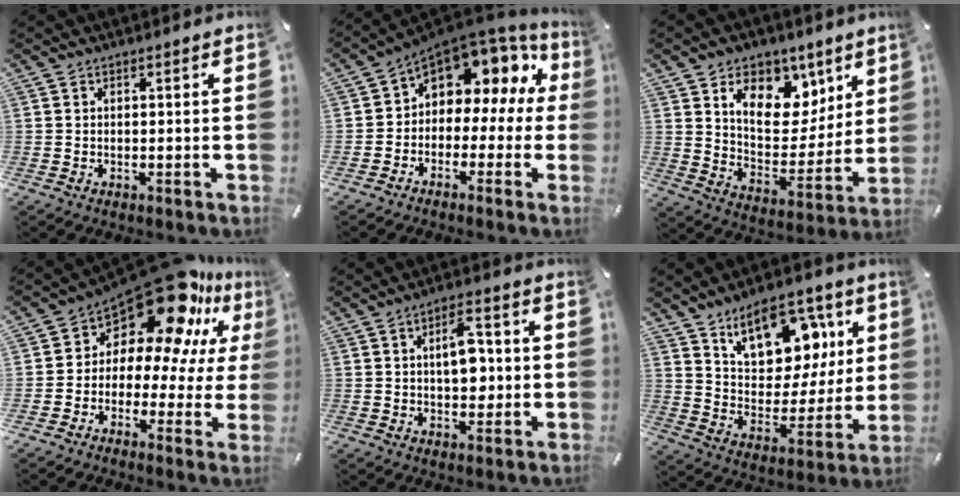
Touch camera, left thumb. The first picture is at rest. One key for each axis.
{"total": 9.0, "fx": 3.7, "fy": 6.7, "fz": 4.8, "tx": -0.072, "ty": -0.035, "tz": 0.061}
{"total": 14.1, "fx": 8.0, "fy": 9.8, "fz": 6.2, "tx": -0.095, "ty": -0.054, "tz": 0.147}
{"total": 18.6, "fx": 12.3, "fy": 9.3, "fz": 10.3, "tx": -0.166, "ty": -0.102, "tz": 0.211}
{"total": 8.8, "fx": 0.7, "fy": 5.3, "fz": 7.0, "tx": -0.106, "ty": 0.004, "tz": 0.007}
{"total": 15.9, "fx": 9.5, "fy": 9.8, "fz": 8.2, "tx": -0.123, "ty": -0.055, "tz": 0.171}